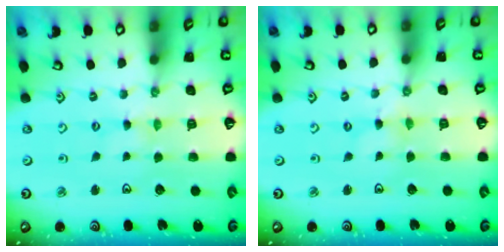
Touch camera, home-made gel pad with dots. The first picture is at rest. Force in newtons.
{"total": 0.0}